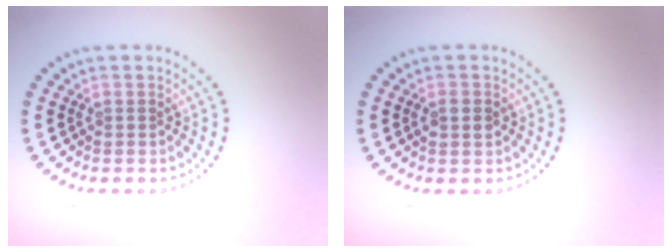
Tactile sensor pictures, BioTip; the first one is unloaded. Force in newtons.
{"total": 1.1, "press": 1.1, "slide": 0.1}